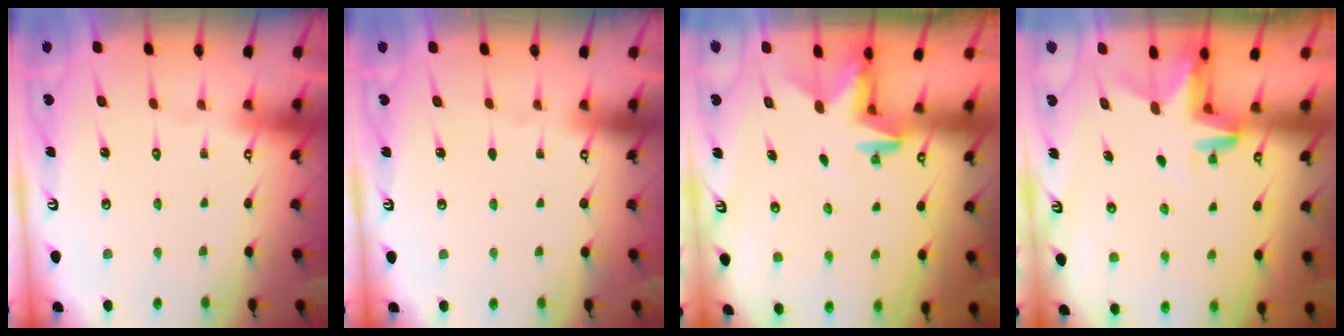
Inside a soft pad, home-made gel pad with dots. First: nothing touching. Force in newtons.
{"total": 0.0}
{"total": 2.4, "press": 2.4, "slide": 0.4}
{"total": 3.0, "press": 3.0, "slide": 0.2}